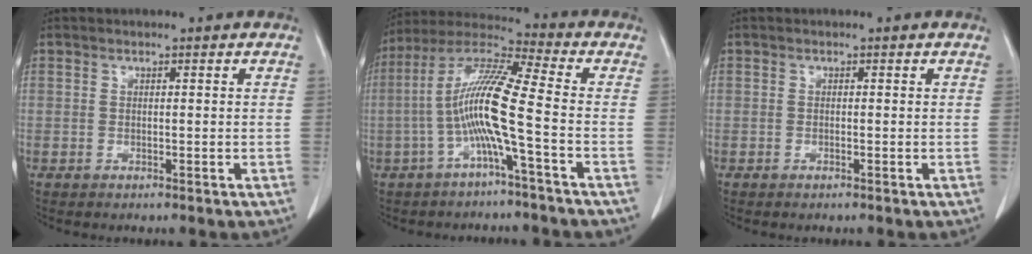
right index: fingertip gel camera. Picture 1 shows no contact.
{"total": 11.0, "force": [-2.6, -0.7, 10.7], "torque": [-0.216, 0.017, -0.060]}
{"total": 0.0}